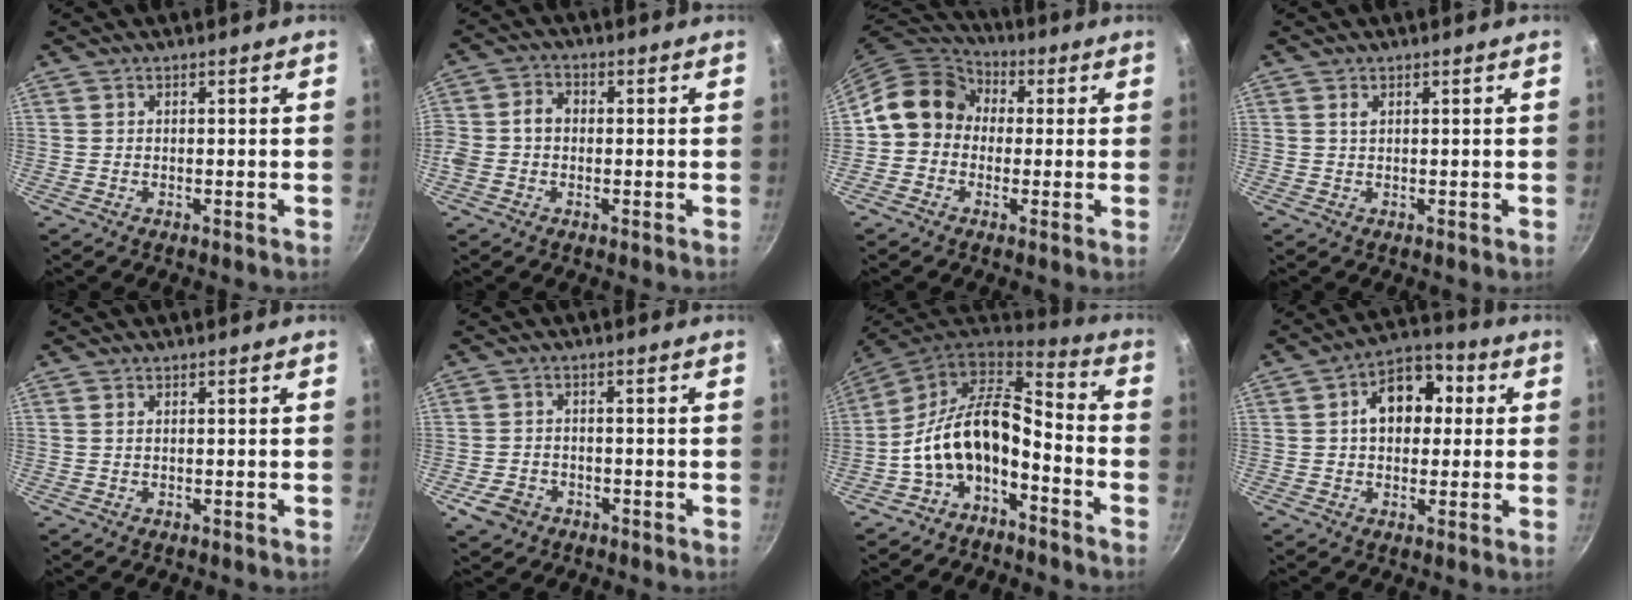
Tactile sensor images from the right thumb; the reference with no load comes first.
{"total": 5.5, "force": [-0.4, 4.5, 3.2], "torque": [-0.052, 0.018, -0.018]}
{"total": 11.7, "force": [0.7, 10.1, 5.9], "torque": [-0.065, 0.029, -0.011]}
{"total": 1.0, "force": [0.5, 0.5, 0.7], "torque": [-0.012, 0.000, 0.009]}
{"total": 0.6, "force": [0.2, 0.3, 0.5], "torque": [-0.009, 0.001, 0.004]}
{"total": 4.7, "force": [-2.3, 3.6, 1.9], "torque": [-0.037, 0.022, -0.035]}
{"total": 14.9, "force": [-4.9, 8.5, 11.2], "torque": [-0.197, 0.070, -0.103]}
{"total": 11.8, "force": [1.9, 8.4, 8.1], "torque": [-0.073, 0.023, 0.013]}